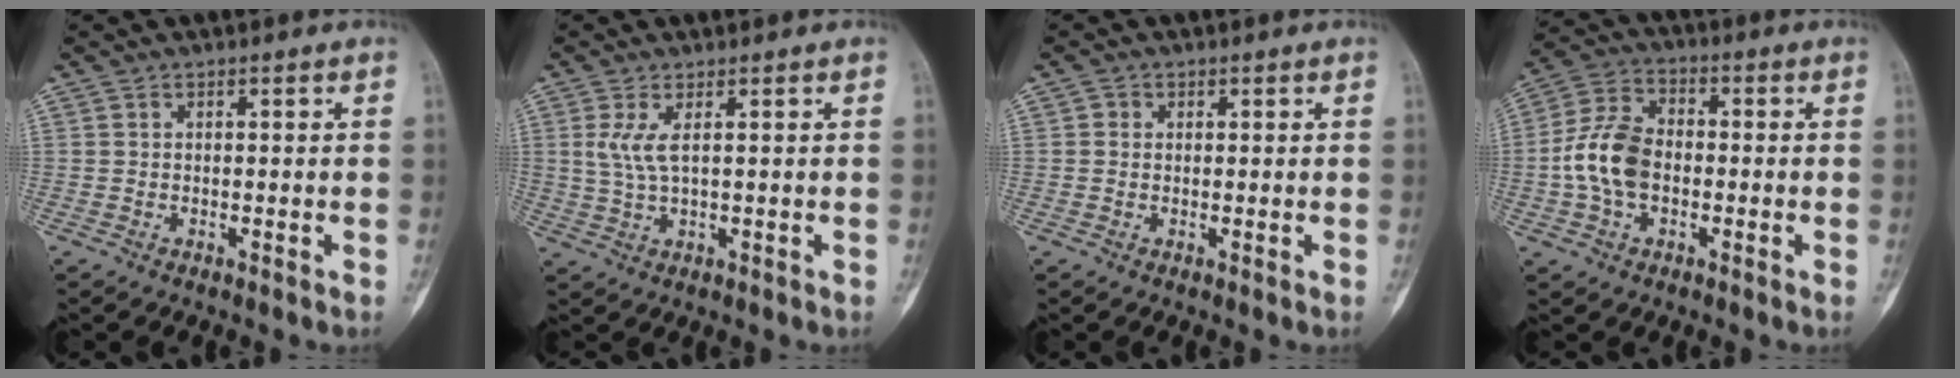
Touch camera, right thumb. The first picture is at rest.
{"total": 4.1, "force": [1.2, 1.2, 3.8], "torque": [-0.095, -0.005, 0.031]}
{"total": 1.1, "force": [0.2, 1.0, 0.3], "torque": [0.000, 0.002, 0.002]}
{"total": 10.8, "force": [-1.5, 7.3, 7.9], "torque": [-0.150, 0.029, -0.037]}